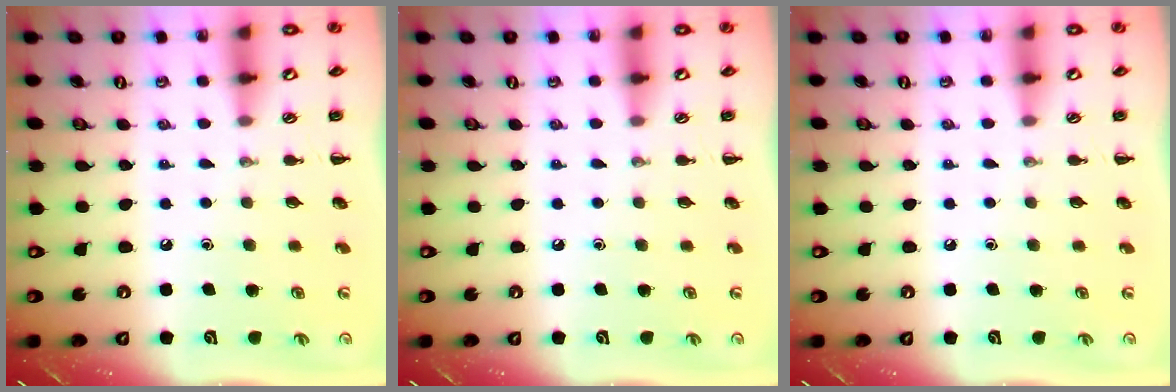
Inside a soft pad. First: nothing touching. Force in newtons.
{"total": 0.0}
{"total": 0.0}